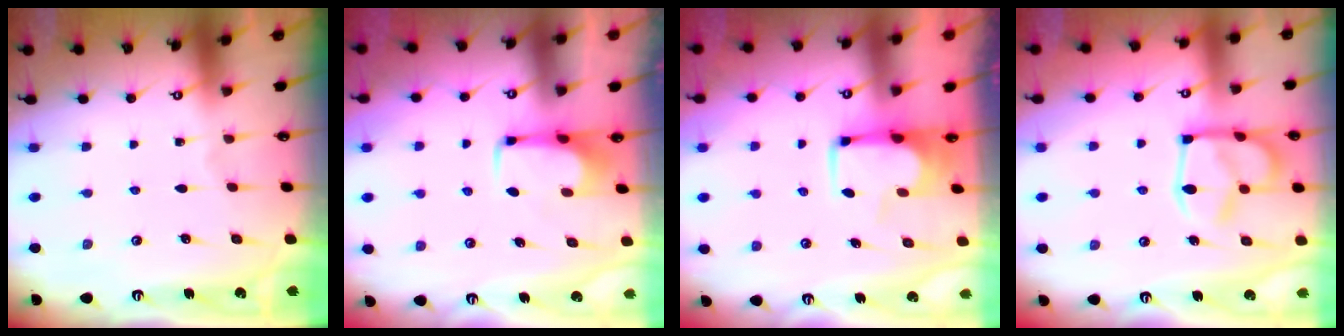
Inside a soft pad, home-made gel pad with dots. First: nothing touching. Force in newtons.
{"total": 1.7, "press": 1.6, "slide": 0.4}
{"total": 3.7, "press": 3.7, "slide": 0.4}
{"total": 15.0, "press": 15.0, "slide": 1.1}